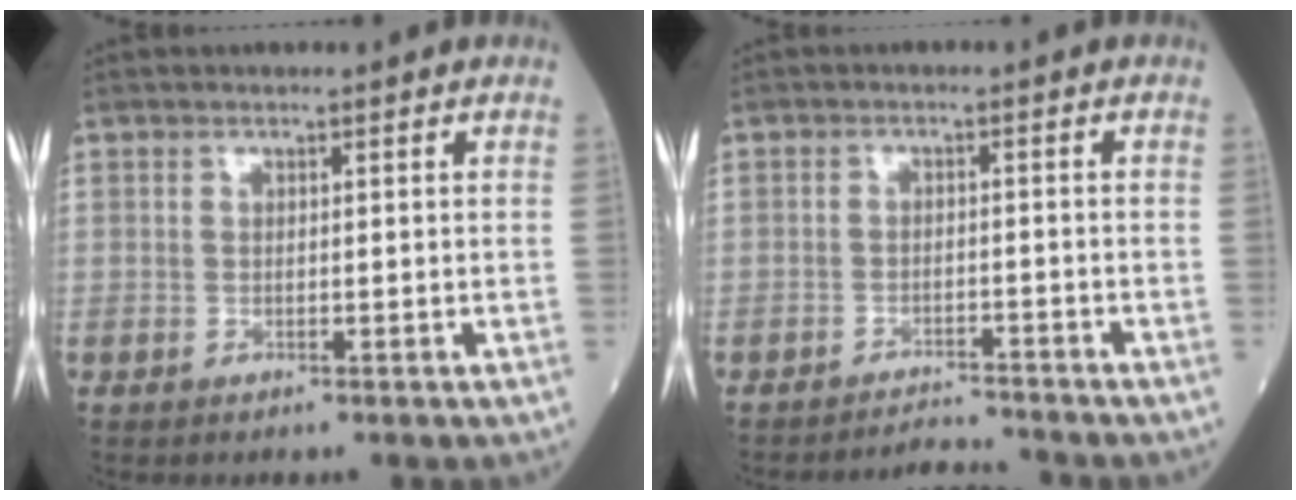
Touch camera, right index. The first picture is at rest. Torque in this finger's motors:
{"motor_torque": [0.18, -0.33, 0.04, 0.01]}